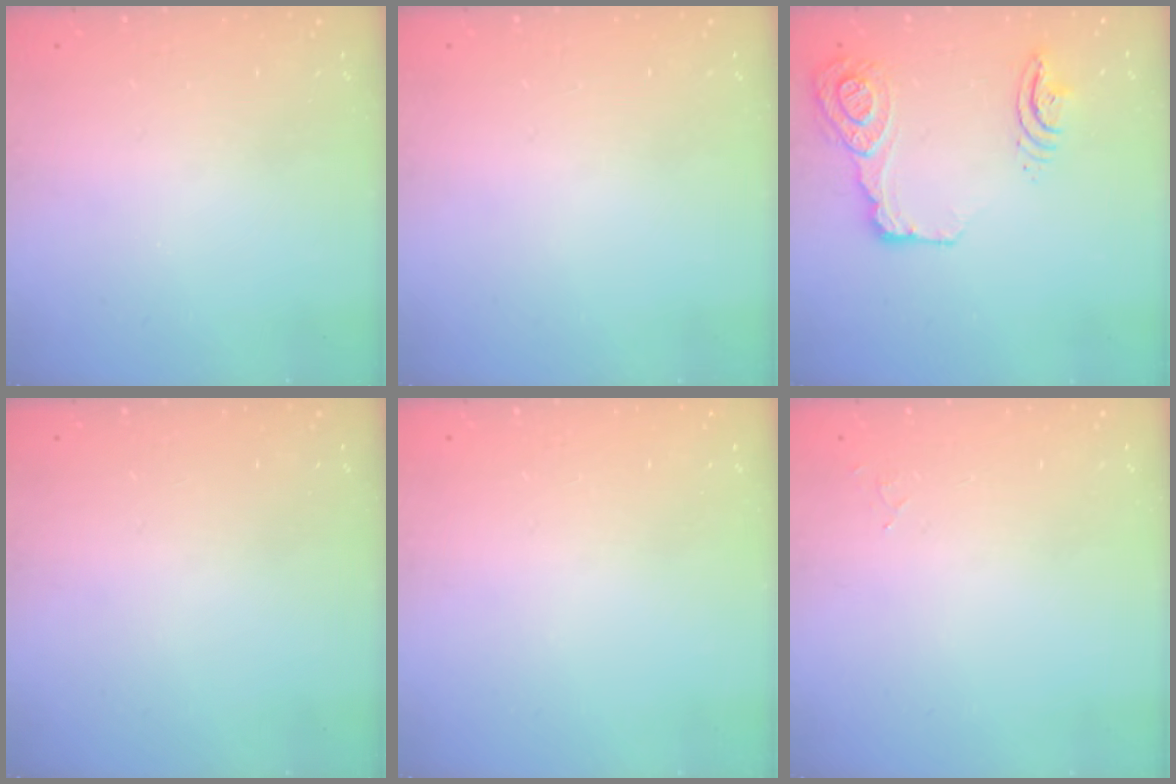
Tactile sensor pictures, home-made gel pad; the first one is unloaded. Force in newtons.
{"total": 0.0}
{"total": 30.8, "press": 21.2, "slide": 22.4}
{"total": 0.0}
{"total": 0.0}
{"total": 5.2, "press": 5.2, "slide": 0.4}